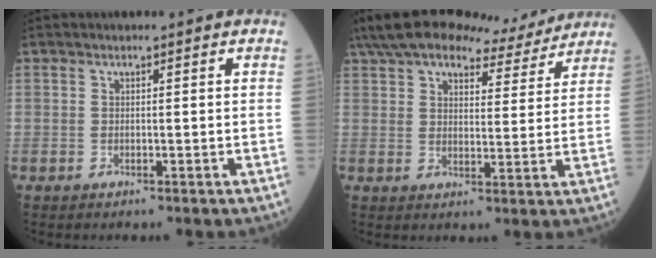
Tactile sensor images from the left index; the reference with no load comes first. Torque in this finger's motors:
{"motor_torque": [1.30, -0.83, 0.70, 0.16]}